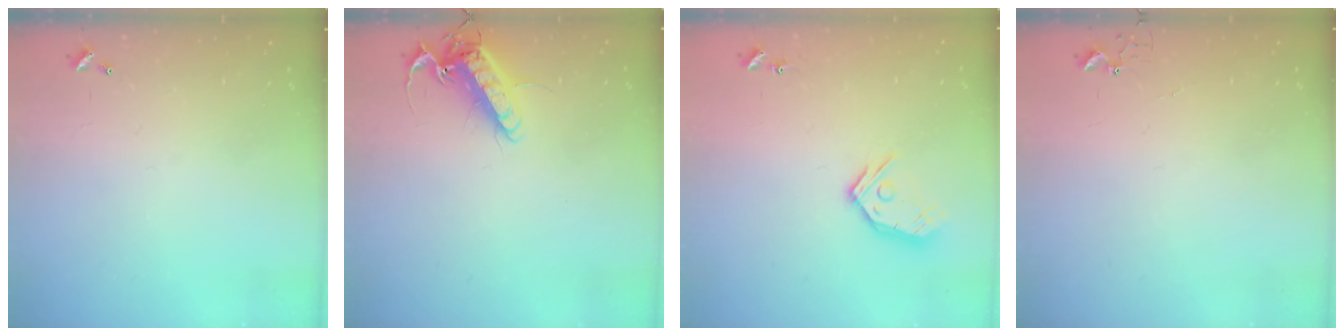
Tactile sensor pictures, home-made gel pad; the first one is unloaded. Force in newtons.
{"total": 13.4, "press": 13.2, "slide": 2.1}
{"total": 12.2, "press": 12.1, "slide": 1.5}
{"total": 2.9, "press": 2.9, "slide": 0.3}